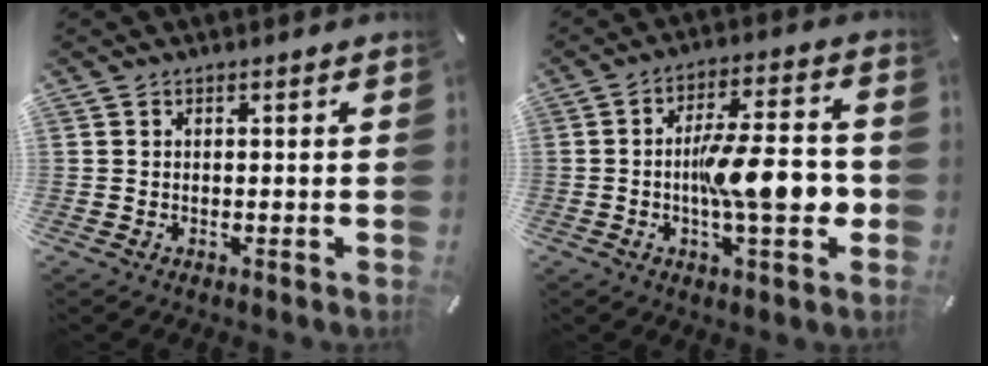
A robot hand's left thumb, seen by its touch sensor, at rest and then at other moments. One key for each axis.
{"total": 14.4, "fx": -2.0, "fy": 4.5, "fz": 13.5, "tx": -0.193, "ty": 0.002, "tz": -0.035}